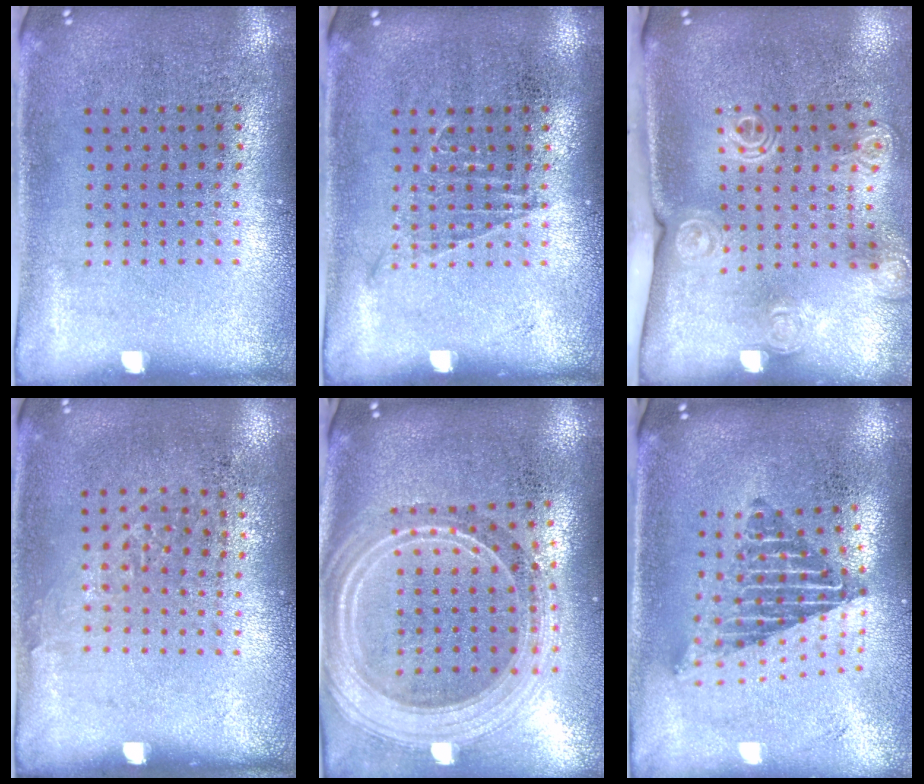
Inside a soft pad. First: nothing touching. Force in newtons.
{"total": 0.7, "press": 0.7, "slide": 0.1}
{"total": 1.9, "press": 1.5, "slide": 1.3}
{"total": 0.8, "press": 0.6, "slide": 0.6}
{"total": 2.7, "press": 2.3, "slide": 1.4}
{"total": 2.1, "press": 1.6, "slide": 1.4}